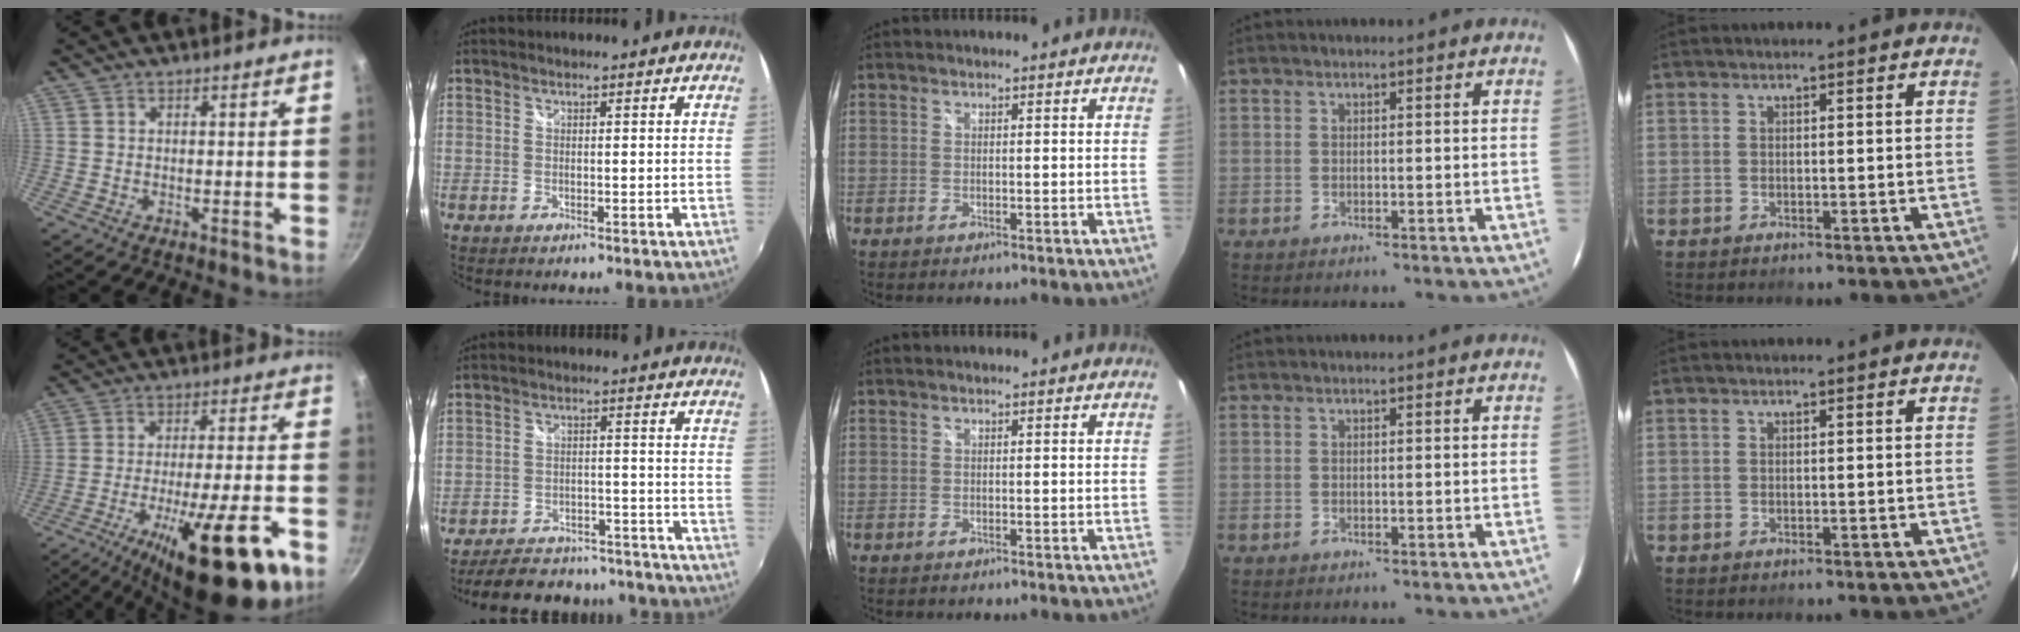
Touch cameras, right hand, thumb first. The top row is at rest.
{"thumb": {"total": 22.4, "force": [-10.7, 5.6, 18.9], "torque": [-0.273, 0.023, -0.160]}, "index": {"total": 21.0, "force": [-18.3, 7.8, 6.7], "torque": [-0.150, 0.039, -0.224]}}